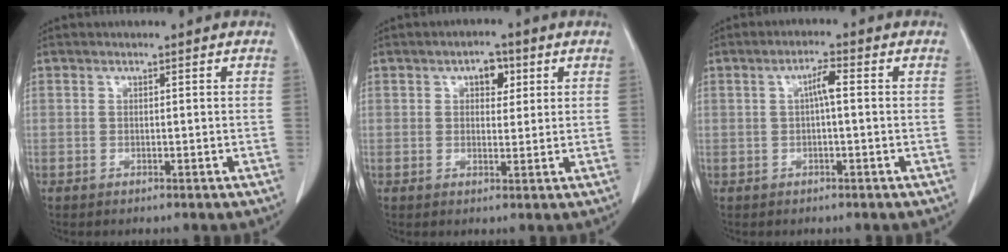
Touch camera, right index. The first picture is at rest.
{"total": 3.5, "force": [1.5, 2.0, 2.5], "torque": [-0.034, 0.009, 0.021]}
{"total": 2.8, "force": [0.3, 0.3, 2.8], "torque": [-0.051, 0.005, 0.005]}